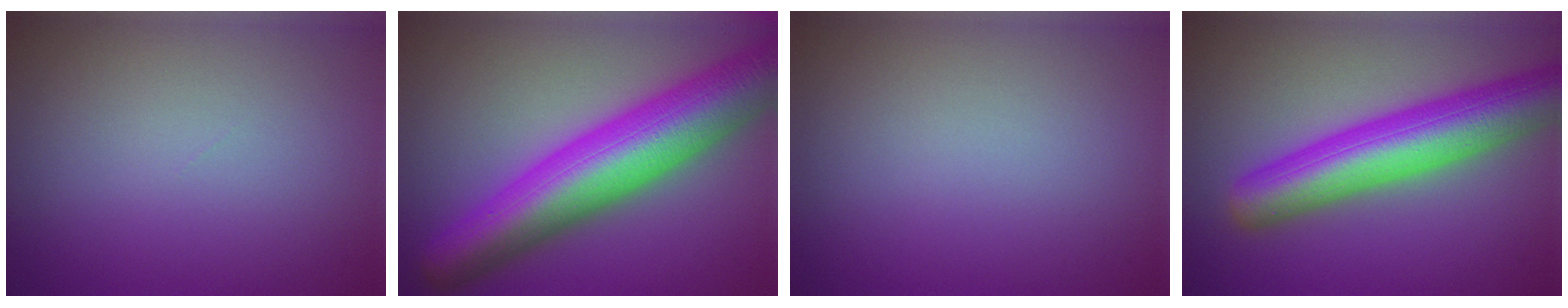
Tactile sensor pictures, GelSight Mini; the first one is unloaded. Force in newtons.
{"total": 12.1, "press": 12.1, "slide": 0.3}
{"total": 0.0}
{"total": 9.0, "press": 9.0, "slide": 0.4}